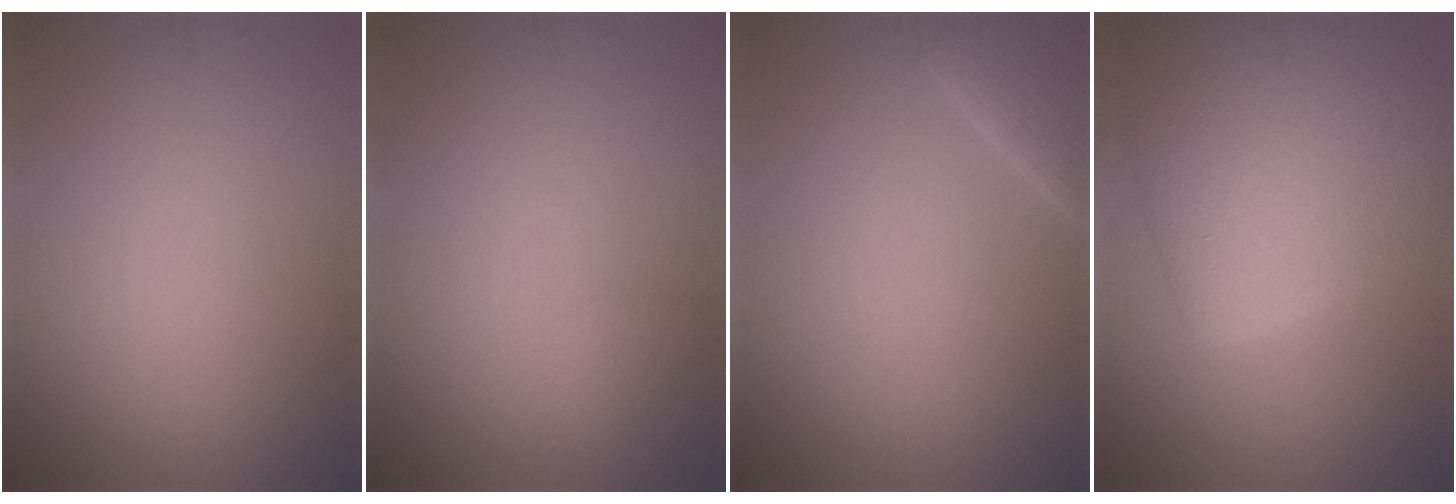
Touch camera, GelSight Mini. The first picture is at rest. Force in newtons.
{"total": 0.9, "press": 0.8, "slide": 0.1}
{"total": 2.3, "press": 2.3, "slide": 0.2}
{"total": 10.8, "press": 10.8, "slide": 0.4}